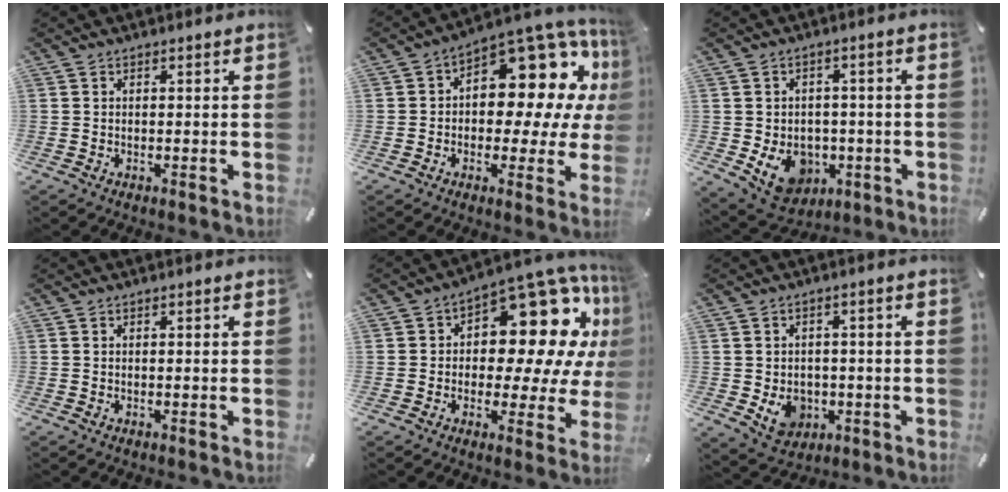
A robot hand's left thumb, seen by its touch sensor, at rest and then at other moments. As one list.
[{"total": 15.5, "force": [6.5, 9.1, 10.7], "torque": [-0.138, -0.062, 0.105]}, {"total": 9.8, "force": [-2.8, 8.1, 4.8], "torque": [-0.075, 0.008, -0.045]}, {"total": 0.0}, {"total": 19.7, "force": [7.5, 11.1, 14.4], "torque": [-0.184, -0.064, 0.129]}, {"total": 6.9, "force": [-1.5, 6.0, 3.0], "torque": [-0.042, 0.005, -0.023]}]